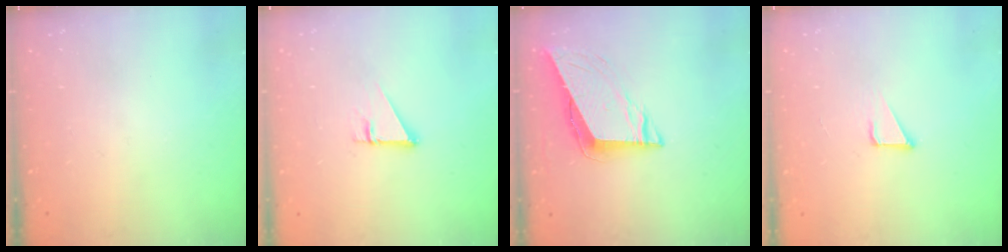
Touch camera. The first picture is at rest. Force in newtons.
{"total": 2.7, "press": 2.7, "slide": 0.1}
{"total": 8.3, "press": 8.2, "slide": 0.4}
{"total": 2.2, "press": 2.2, "slide": 0.2}